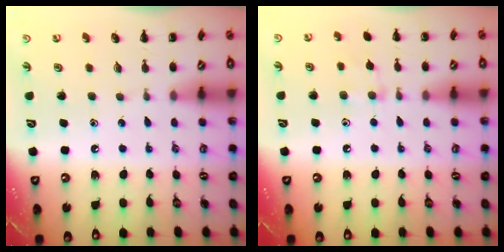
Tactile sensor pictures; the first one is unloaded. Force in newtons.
{"total": 7.0, "press": 6.7, "slide": 2.1}